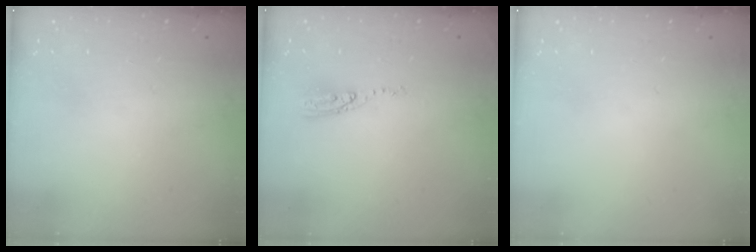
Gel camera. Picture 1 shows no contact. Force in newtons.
{"total": 5.9, "press": 5.9, "slide": 0.4}
{"total": 2.8, "press": 2.2, "slide": 1.7}